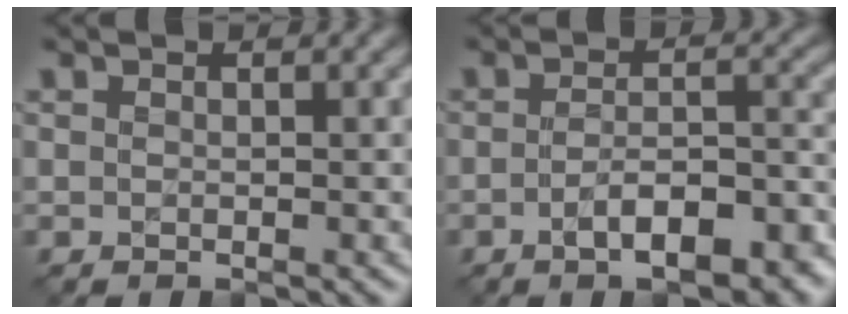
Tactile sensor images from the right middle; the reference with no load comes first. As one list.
[{"total": 6.4, "force": [-3.0, 2.3, 5.1], "torque": [-0.079, 0.004, -0.045]}]